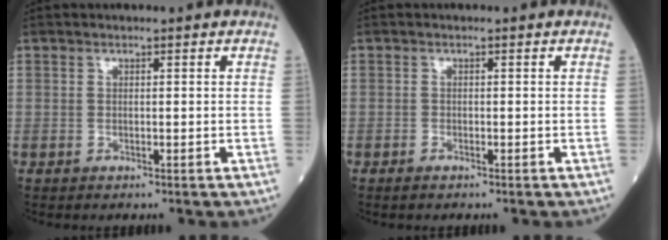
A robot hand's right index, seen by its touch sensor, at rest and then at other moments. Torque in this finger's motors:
{"motor_torque": [0.00, 0.01, -0.03, 0.01]}